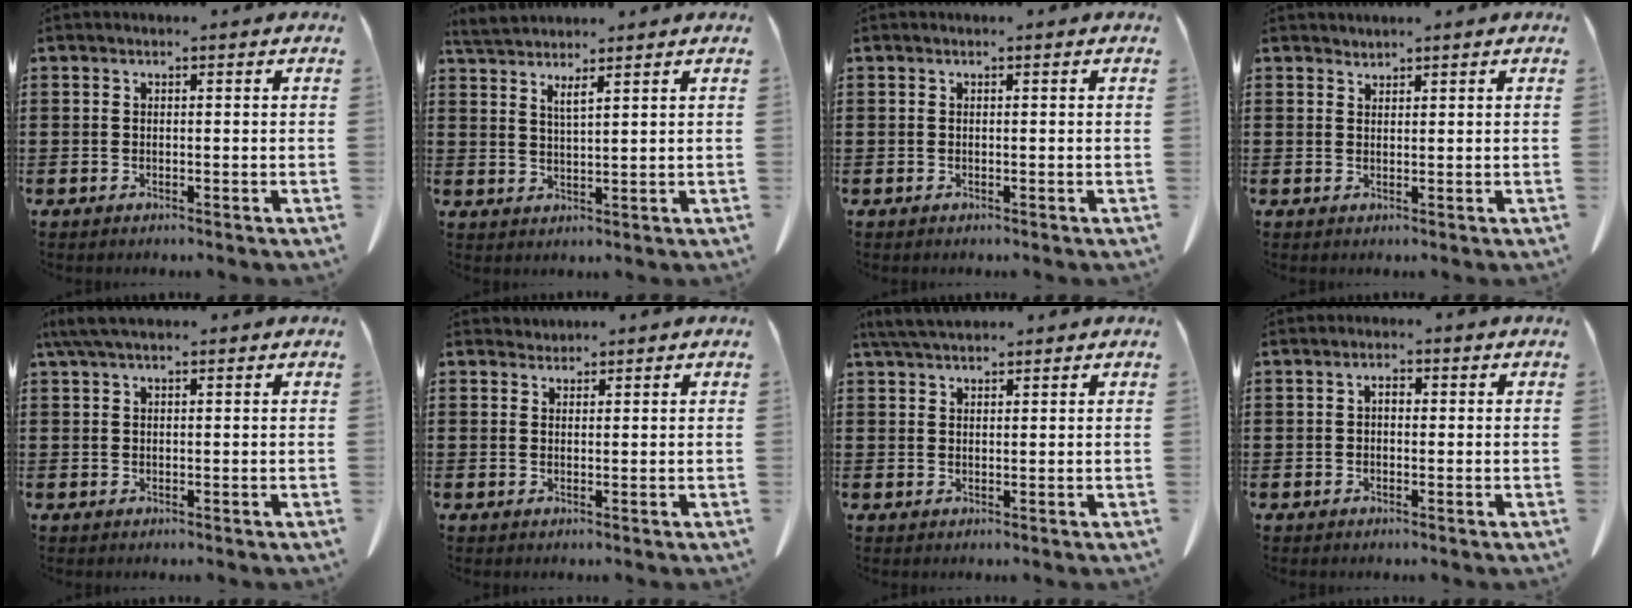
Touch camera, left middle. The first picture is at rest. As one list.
[{"total": 3.1, "force": [2.7, -0.1, 1.6], "torque": [-0.039, -0.005, 0.047]}, {"total": 0.0}, {"total": 1.2, "force": [1.2, 0.1, -0.1], "torque": [-0.001, -0.001, 0.024]}, {"total": 3.0, "force": [1.8, 0.8, 2.3], "torque": [-0.049, 0.006, 0.033]}, {"total": 1.3, "force": [1.2, 0.4, -0.1], "torque": [-0.001, 0.003, 0.024]}, {"total": 3.6, "force": [3.1, 0.8, 1.5], "torque": [-0.039, 0.000, 0.060]}, {"total": 1.6, "force": [0.1, 1.0, 1.3], "torque": [-0.027, 0.008, -0.001]}]